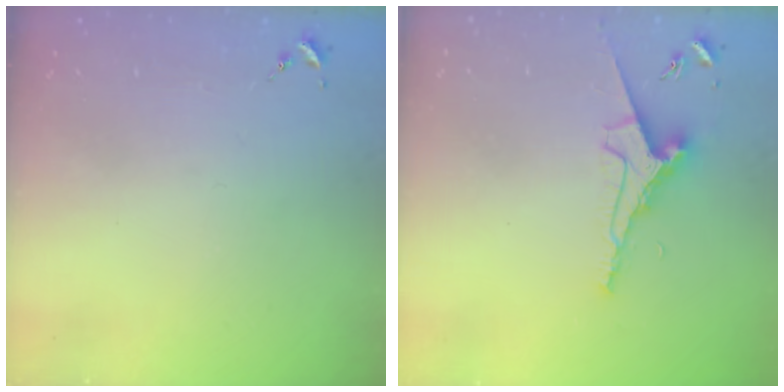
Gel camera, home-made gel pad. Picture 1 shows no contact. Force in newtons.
{"total": 9.0, "press": 9.0, "slide": 0.8}